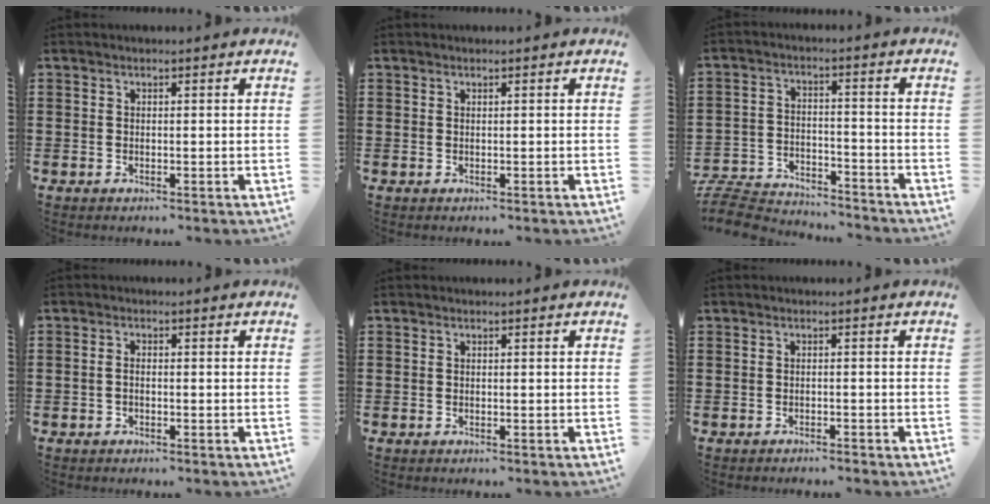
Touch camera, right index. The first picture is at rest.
{"total": 0.0}
{"total": 7.0, "force": [-6.9, 1.1, 1.1], "torque": [-0.035, 0.010, -0.140]}
{"total": 1.0, "force": [-0.4, 0.3, 0.9], "torque": [-0.020, -0.005, -0.005]}
{"total": 0.0}
{"total": 0.8, "force": [-0.8, 0.0, 0.0], "torque": [-0.004, 0.000, -0.017]}